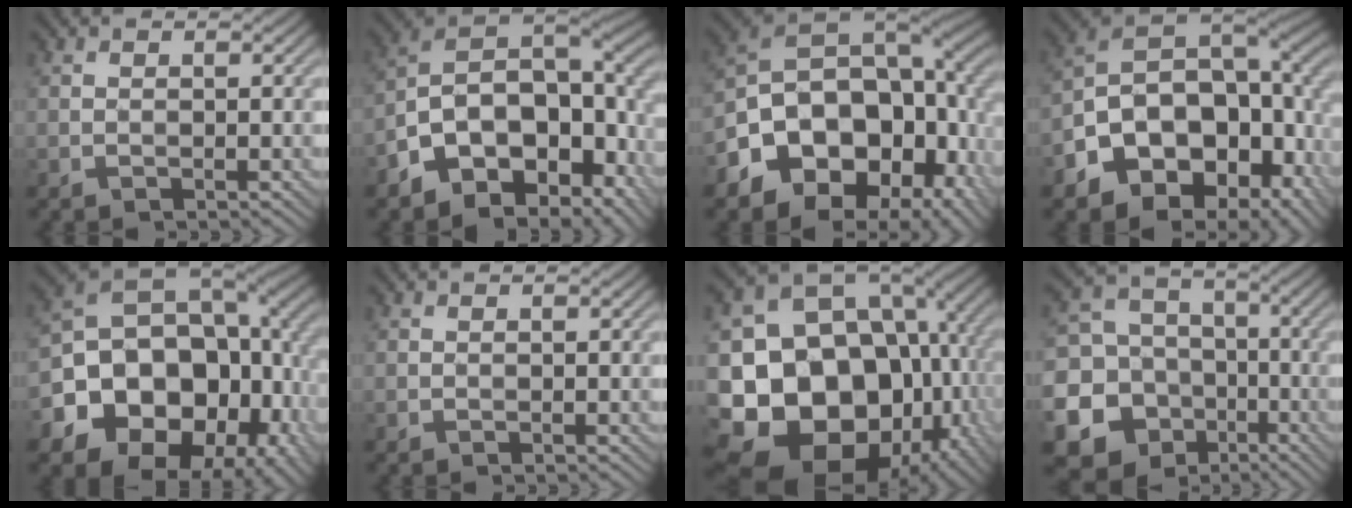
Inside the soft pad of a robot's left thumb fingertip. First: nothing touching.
{"total": 14.9, "force": [-5.9, 8.9, 10.3], "torque": [-0.192, -0.015, -0.100]}
{"total": 19.8, "force": [-5.6, 13.8, 13.0], "torque": [-0.217, -0.029, -0.075]}
{"total": 17.9, "force": [-5.7, 12.0, 12.0], "torque": [-0.207, -0.026, -0.075]}
{"total": 20.1, "force": [-5.3, 15.5, 11.7], "torque": [-0.207, -0.046, -0.074]}
{"total": 0.0}
{"total": 22.4, "force": [-5.1, 18.2, 12.0], "torque": [-0.242, -0.033, -0.079]}
{"total": 17.8, "force": [-6.1, 16.0, 4.9], "torque": [-0.182, -0.032, -0.117]}